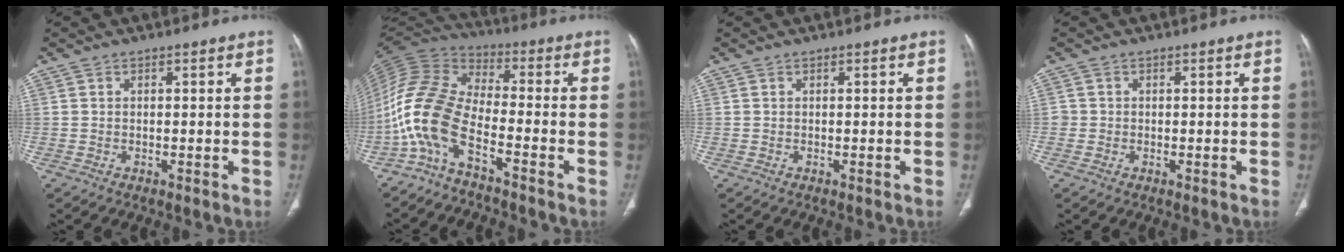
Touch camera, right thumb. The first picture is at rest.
{"total": 12.2, "force": [-6.2, 5.1, 9.3], "torque": [-0.210, 0.065, -0.137]}
{"total": 0.0}
{"total": 1.2, "force": [-0.2, 1.2, 0.1], "torque": [0.006, 0.005, -0.004]}